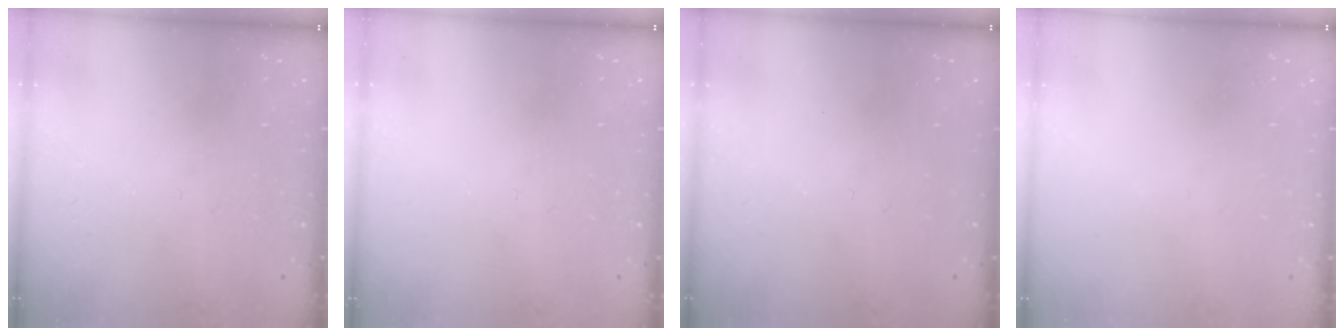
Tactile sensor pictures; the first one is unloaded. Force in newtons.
{"total": 0.0}
{"total": 0.0}
{"total": 0.0}